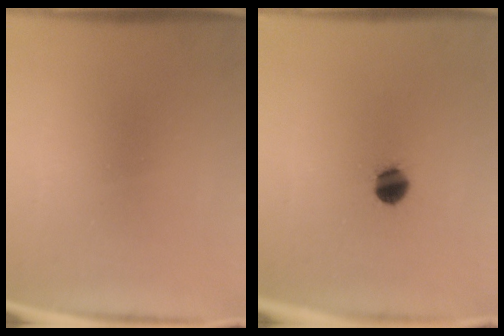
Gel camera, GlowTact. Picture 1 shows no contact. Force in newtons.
{"total": 5.3}